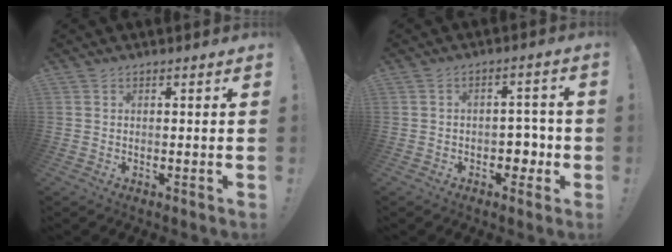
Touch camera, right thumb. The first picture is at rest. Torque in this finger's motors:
{"motor_torque": [0.50, 0.53, 0.22, -0.41, 0.02]}